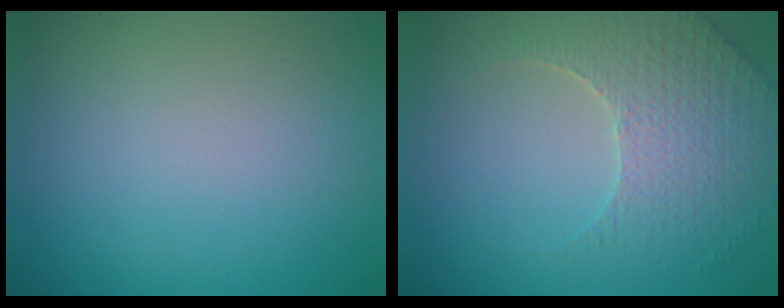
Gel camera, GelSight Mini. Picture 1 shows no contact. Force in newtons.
{"total": 3.8, "press": 3.7, "slide": 0.8}